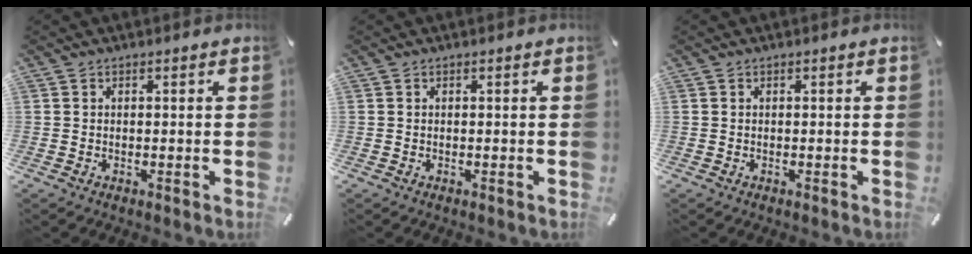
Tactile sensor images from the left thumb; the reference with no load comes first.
{"total": 0.0}
{"total": 0.0}